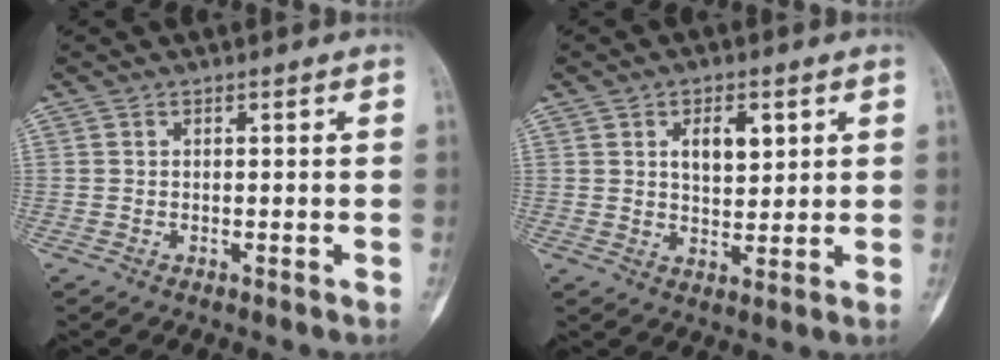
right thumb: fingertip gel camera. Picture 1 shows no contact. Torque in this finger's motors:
{"motor_torque": [0.06, 0.05, 0.04, -0.18, 0.01]}